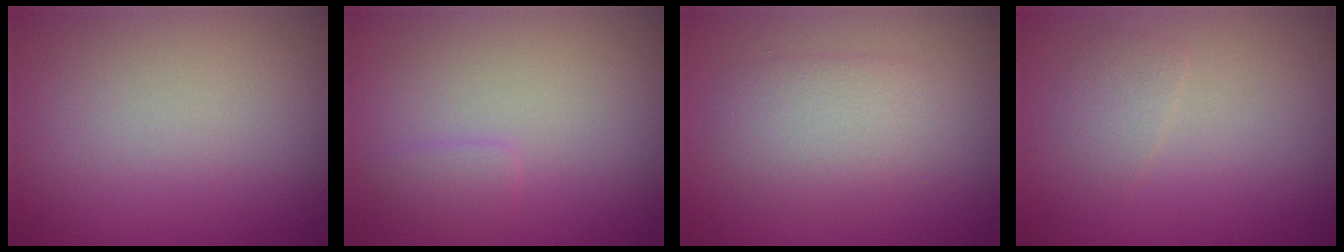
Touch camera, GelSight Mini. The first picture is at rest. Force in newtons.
{"total": 1.0, "press": 1.0, "slide": 0.0}
{"total": 3.2, "press": 3.2, "slide": 0.3}
{"total": 1.3, "press": 1.2, "slide": 0.0}